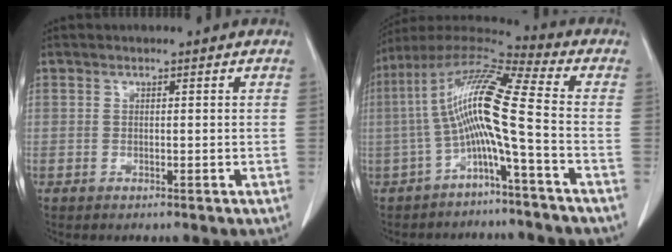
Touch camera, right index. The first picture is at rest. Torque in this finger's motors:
{"motor_torque": [1.94, -0.20, 0.40, 0.11]}